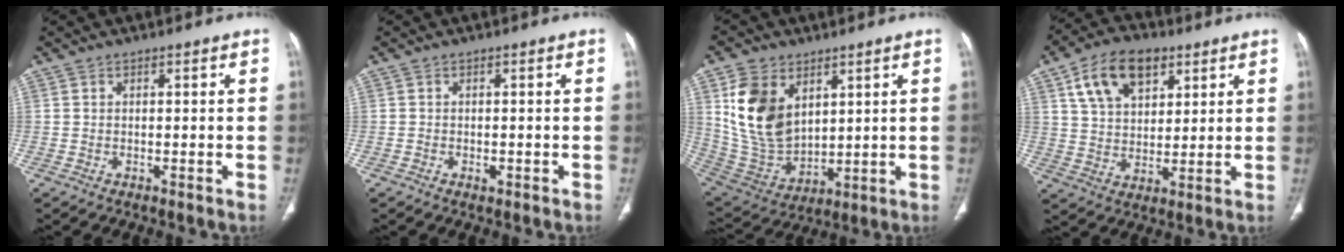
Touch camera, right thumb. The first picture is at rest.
{"total": 1.0, "force": [-0.5, 0.6, 0.7], "torque": [-0.011, 0.001, -0.006]}
{"total": 15.6, "force": [5.8, 10.4, 10.1], "torque": [-0.172, -0.028, 0.136]}
{"total": 13.1, "force": [6.3, 8.0, 8.2], "torque": [-0.118, -0.012, 0.114]}